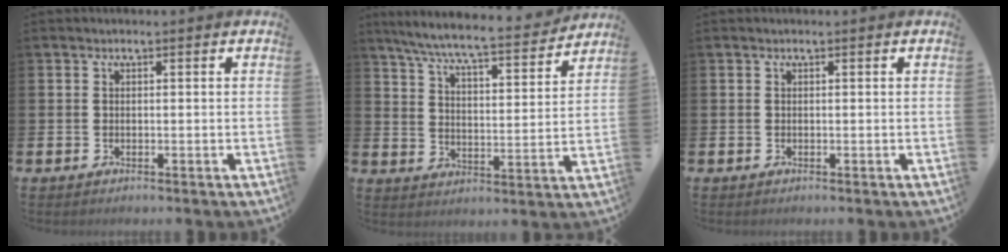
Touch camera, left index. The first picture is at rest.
{"total": 7.4, "force": [6.9, 0.4, 2.7], "torque": [-0.085, -0.050, 0.117]}
{"total": 0.0}